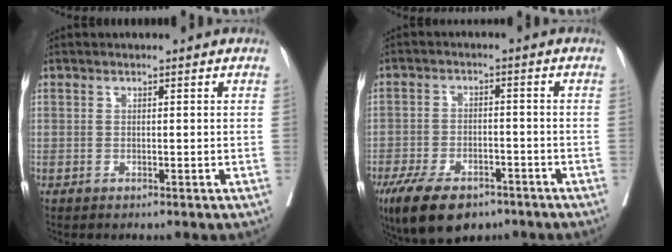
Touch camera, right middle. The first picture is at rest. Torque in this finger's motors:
{"motor_torque": [1.11, -0.95, 0.33, 0.08]}